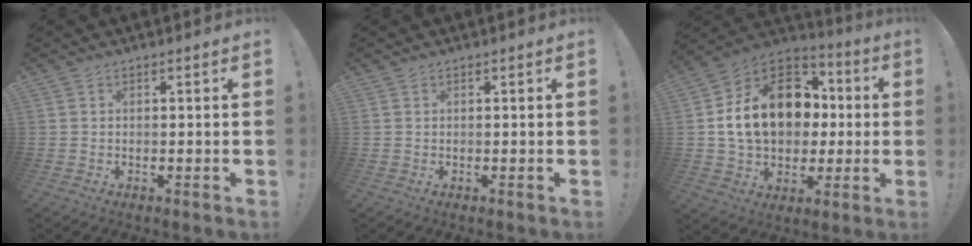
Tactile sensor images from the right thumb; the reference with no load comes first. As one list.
[{"total": 1.3, "force": [-0.8, -0.7, -0.7], "torque": [0.020, 0.002, -0.017]}, {"total": 20.7, "force": [2.5, 15.2, 13.9], "torque": [-0.226, 0.015, 0.064]}]